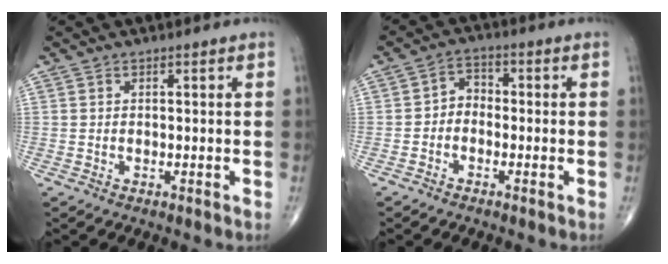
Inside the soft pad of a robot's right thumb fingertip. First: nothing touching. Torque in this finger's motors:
{"motor_torque": [-0.07, -0.02, 0.25, 0.02, 0.02]}